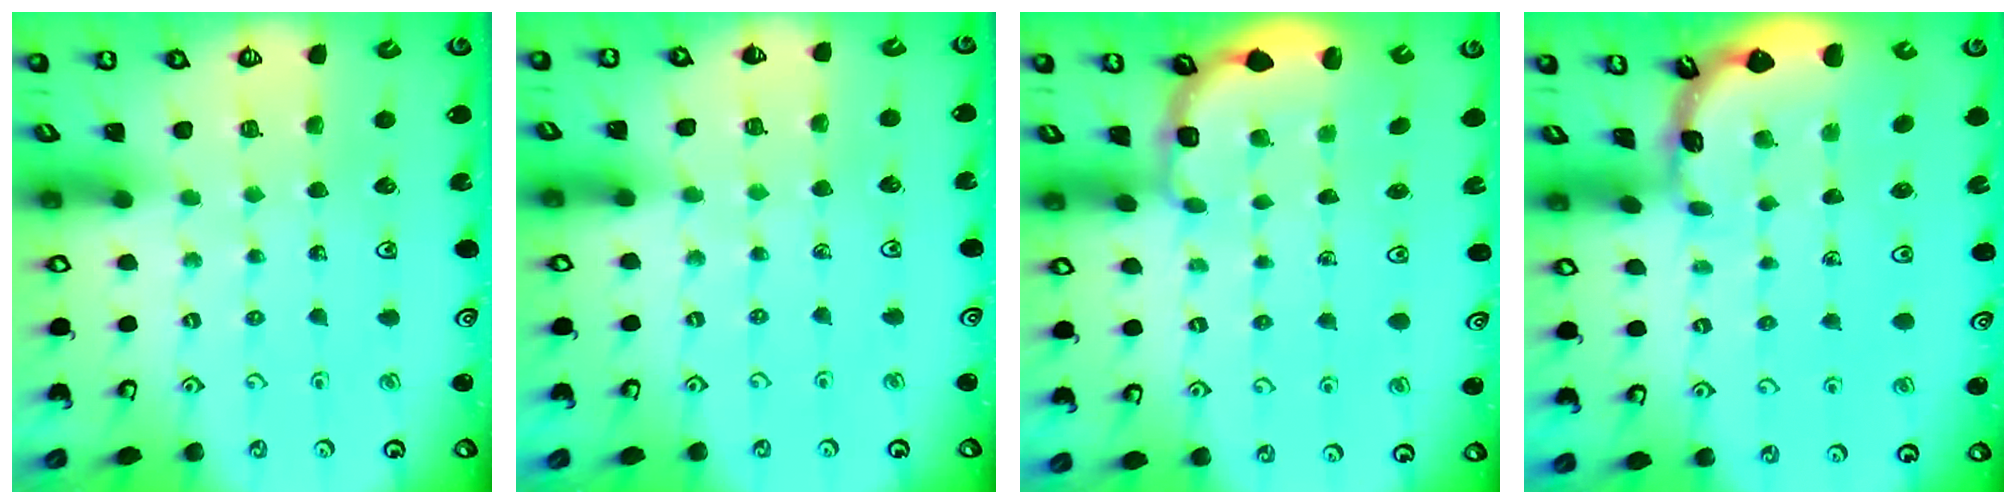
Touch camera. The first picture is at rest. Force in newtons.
{"total": 4.3, "press": 4.3, "slide": 0.6}
{"total": 2.7, "press": 2.4, "slide": 1.4}
{"total": 1.7, "press": 1.7, "slide": 0.1}